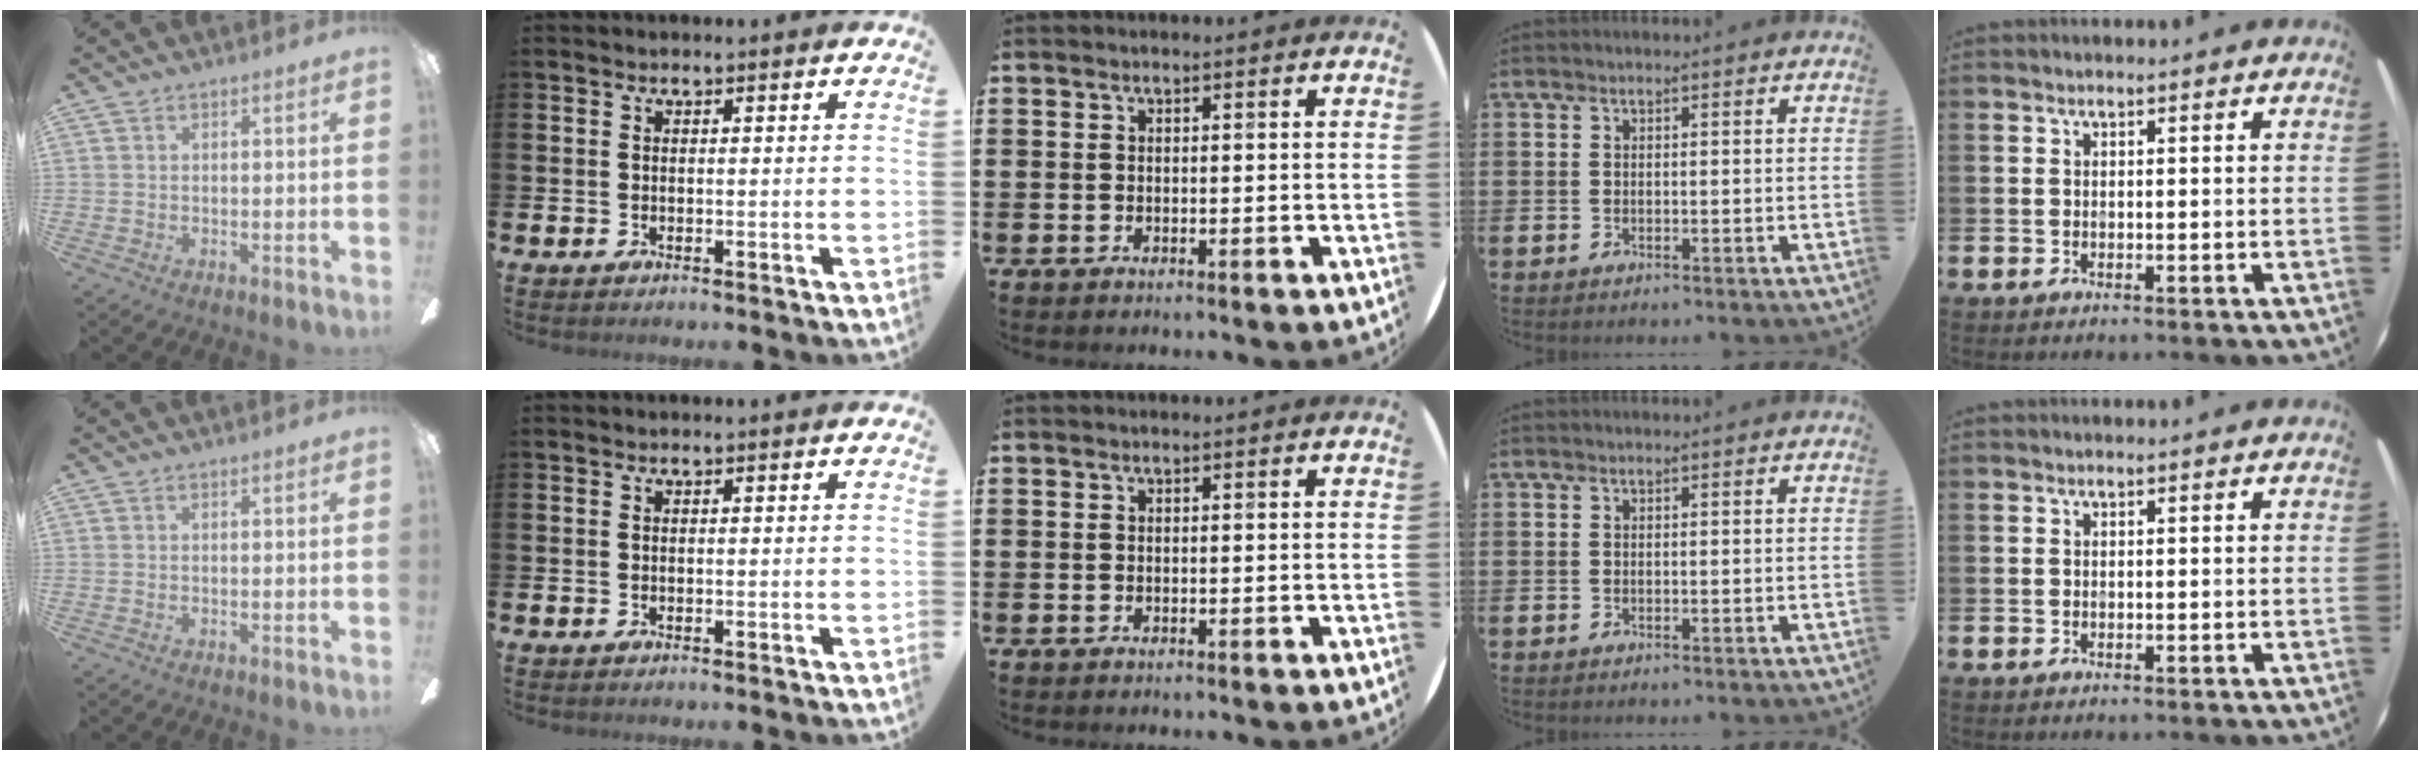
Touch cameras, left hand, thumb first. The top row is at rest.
{}